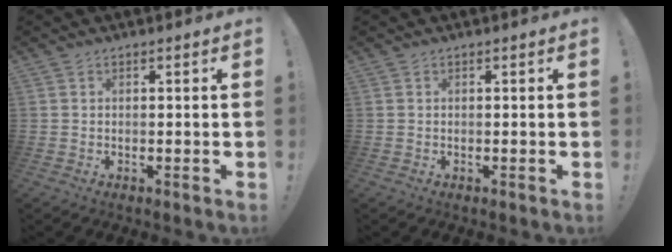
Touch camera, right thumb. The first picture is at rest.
{"total": 0.0}